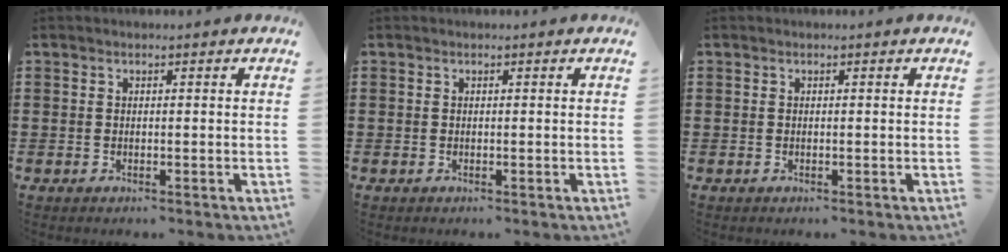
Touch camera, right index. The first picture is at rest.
{"total": 0.0}
{"total": 0.0}